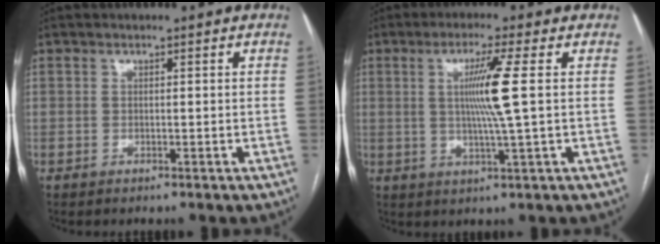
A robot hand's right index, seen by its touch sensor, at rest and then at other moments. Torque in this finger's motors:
{"motor_torque": [0.99, 0.50, 0.23, 0.14]}